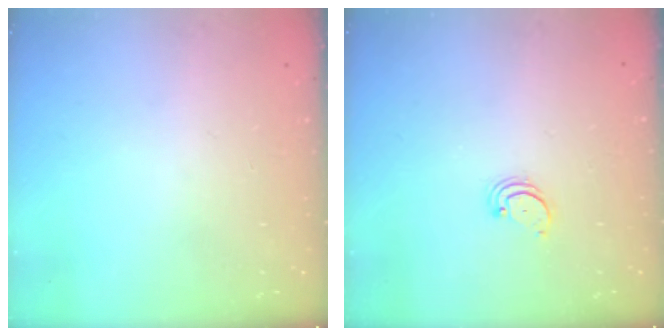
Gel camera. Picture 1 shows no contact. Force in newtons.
{"total": 2.2, "press": 2.2, "slide": 0.2}